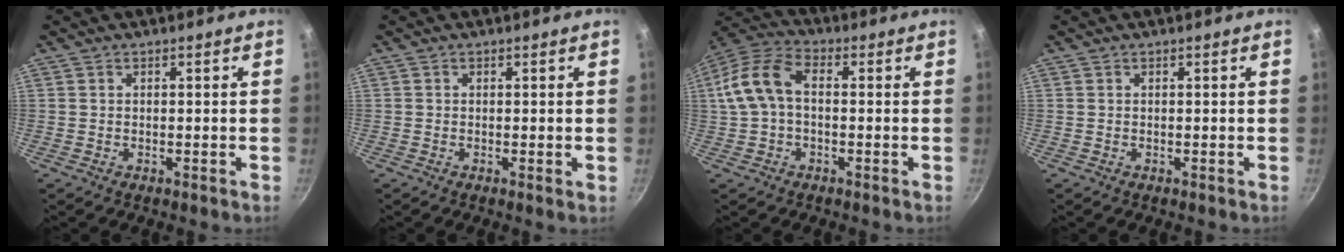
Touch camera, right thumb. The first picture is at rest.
{"total": 0.7, "force": [-0.1, 0.2, 0.7], "torque": [-0.011, -0.002, -0.003]}
{"total": 10.6, "force": [0.4, 6.6, 8.3], "torque": [-0.163, 0.034, -0.007]}
{"total": 0.0}